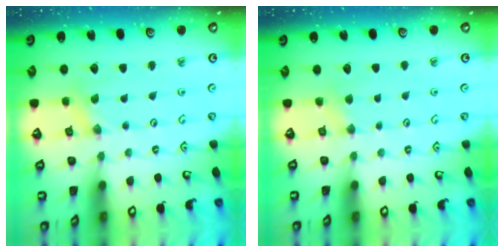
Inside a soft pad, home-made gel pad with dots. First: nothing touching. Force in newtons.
{"total": 2.9, "press": 2.9, "slide": 0.3}